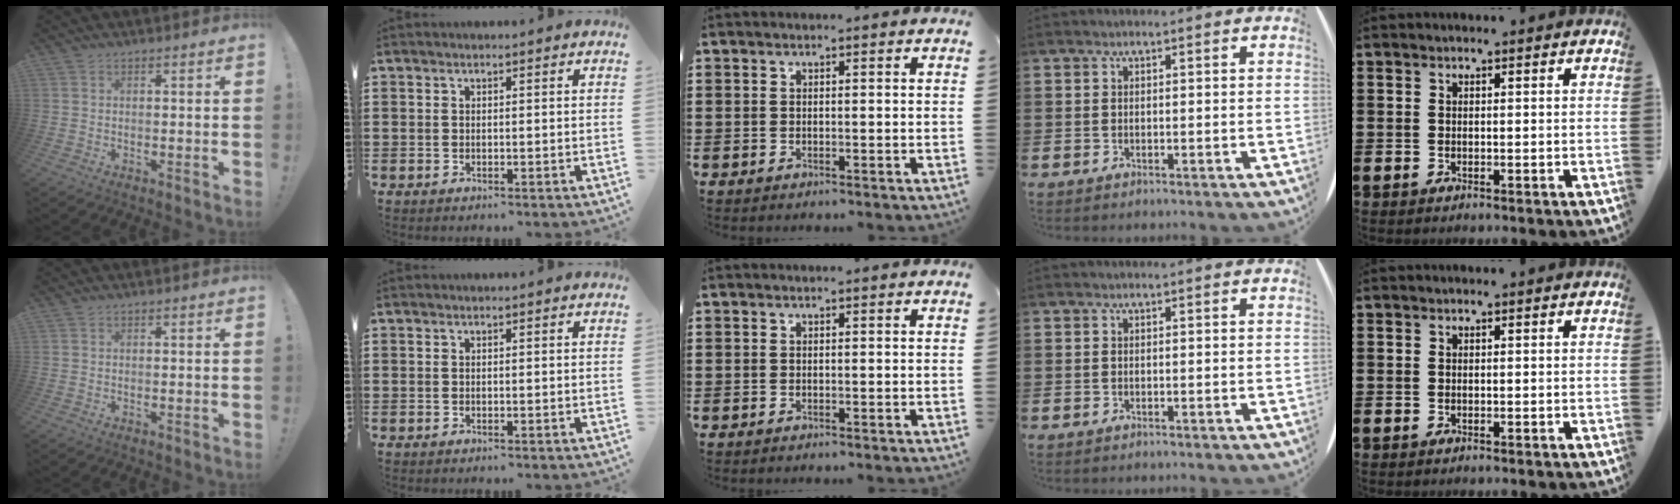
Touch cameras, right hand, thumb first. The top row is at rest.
{}